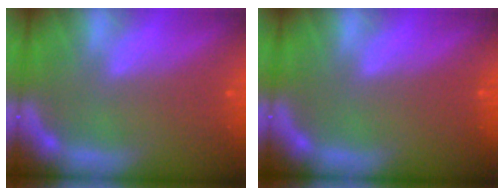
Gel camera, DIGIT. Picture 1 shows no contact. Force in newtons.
{"total": 0.0}